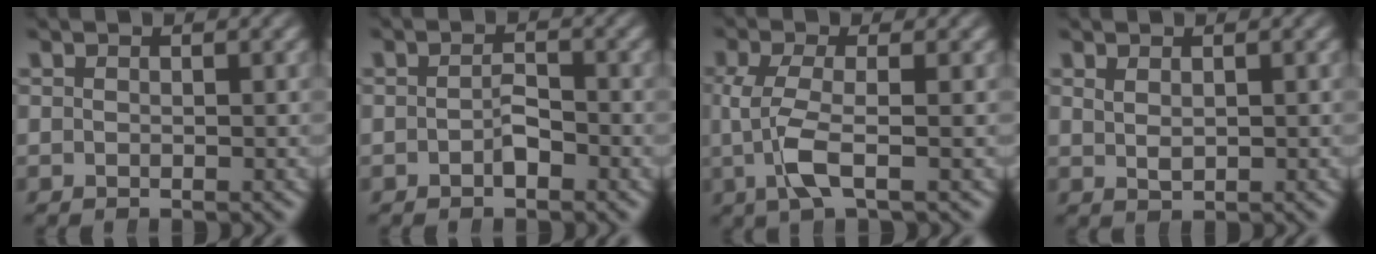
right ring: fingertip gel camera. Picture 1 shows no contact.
{"total": 1.4, "force": [-0.8, 0.8, 0.8], "torque": [-0.019, -0.003, -0.016]}
{"total": 4.2, "force": [-0.4, 1.6, 3.9], "torque": [-0.102, -0.018, 0.001]}
{"total": 0.8, "force": [0.6, -0.2, 0.4], "torque": [-0.011, -0.010, 0.022]}